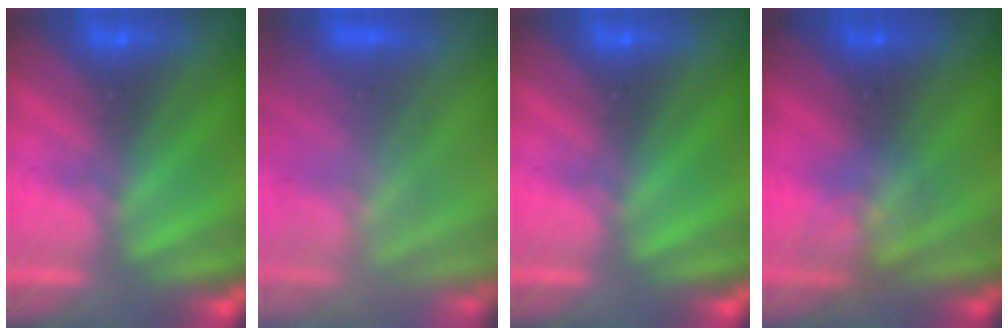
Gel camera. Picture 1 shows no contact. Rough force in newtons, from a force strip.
{"total": 2.8}
{"total": 0.0}
{"total": 2.6}